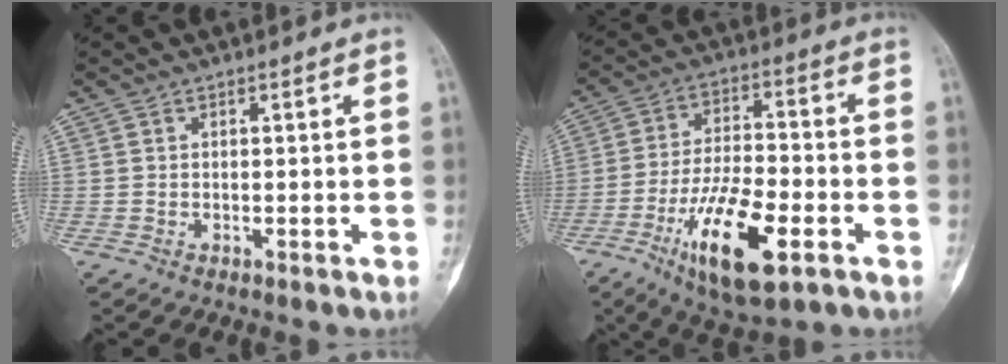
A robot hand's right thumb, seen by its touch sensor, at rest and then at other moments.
{"total": 16.1, "force": [-6.8, 5.9, 13.4], "torque": [-0.234, 0.020, -0.111]}